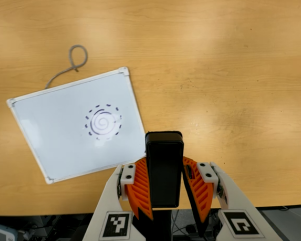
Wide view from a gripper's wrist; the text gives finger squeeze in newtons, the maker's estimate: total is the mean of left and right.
{"total": 7.2, "left": 6.1, "right": 8.3}